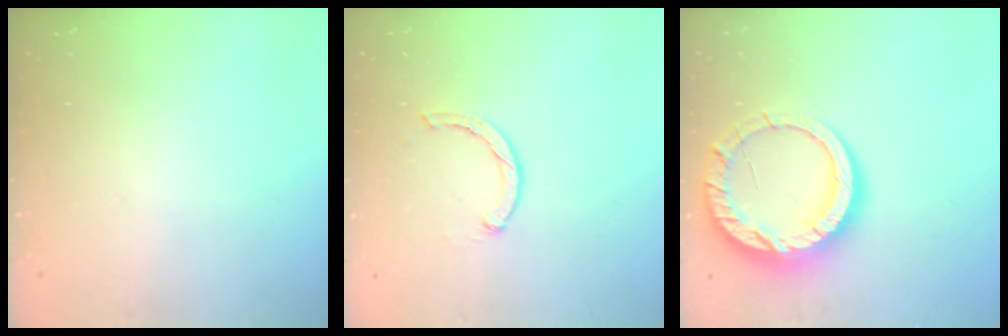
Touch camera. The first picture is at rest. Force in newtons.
{"total": 1.9, "press": 1.9, "slide": 0.3}
{"total": 16.0, "press": 15.9, "slide": 1.4}